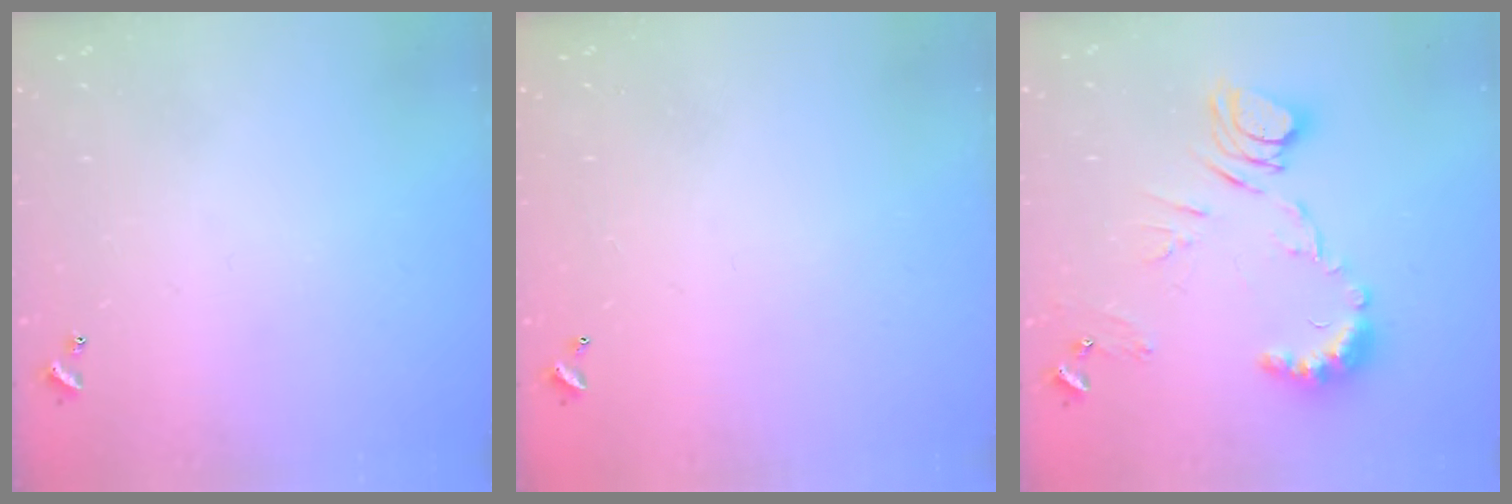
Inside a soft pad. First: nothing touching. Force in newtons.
{"total": 2.9, "press": 2.9, "slide": 0.1}
{"total": 10.4, "press": 10.4, "slide": 0.5}